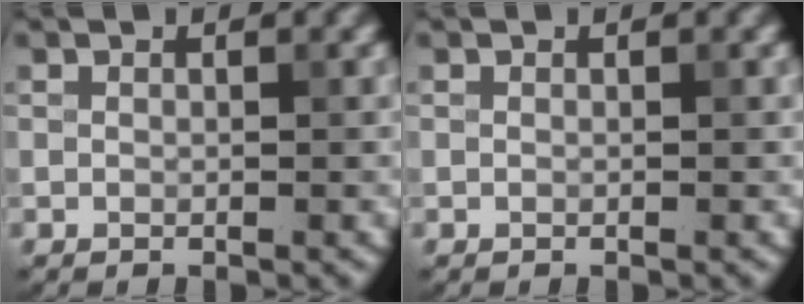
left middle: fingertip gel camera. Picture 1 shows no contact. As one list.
[{"total": 0.0}]